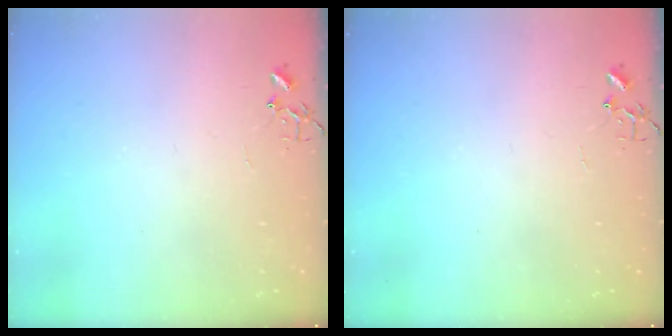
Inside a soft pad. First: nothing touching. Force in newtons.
{"total": 0.0}